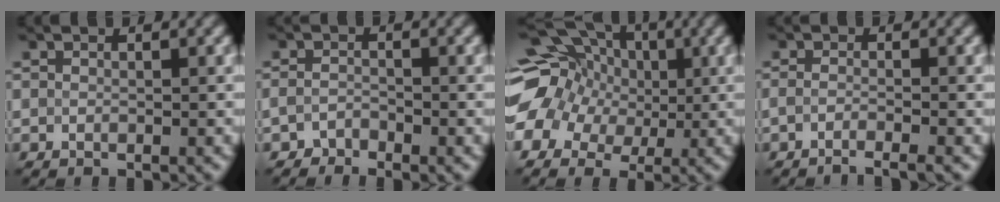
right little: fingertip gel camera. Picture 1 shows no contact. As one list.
[{"total": 1.6, "force": [-1.6, 0.3, -0.3], "torque": [0.009, 0.005, -0.027]}, {"total": 12.2, "force": [1.8, 10.5, 6.0], "torque": [-0.149, 0.041, 0.002]}, {"total": 2.4, "force": [-2.1, 0.2, 1.1], "torque": [-0.002, -0.003, -0.041]}]